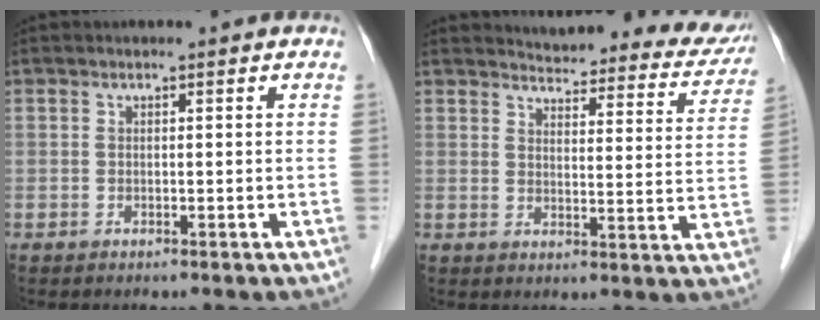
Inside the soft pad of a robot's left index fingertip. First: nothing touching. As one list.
[{"total": 18.0, "force": [17.2, 3.5, 3.6], "torque": [-0.023, -0.060, 0.179]}]